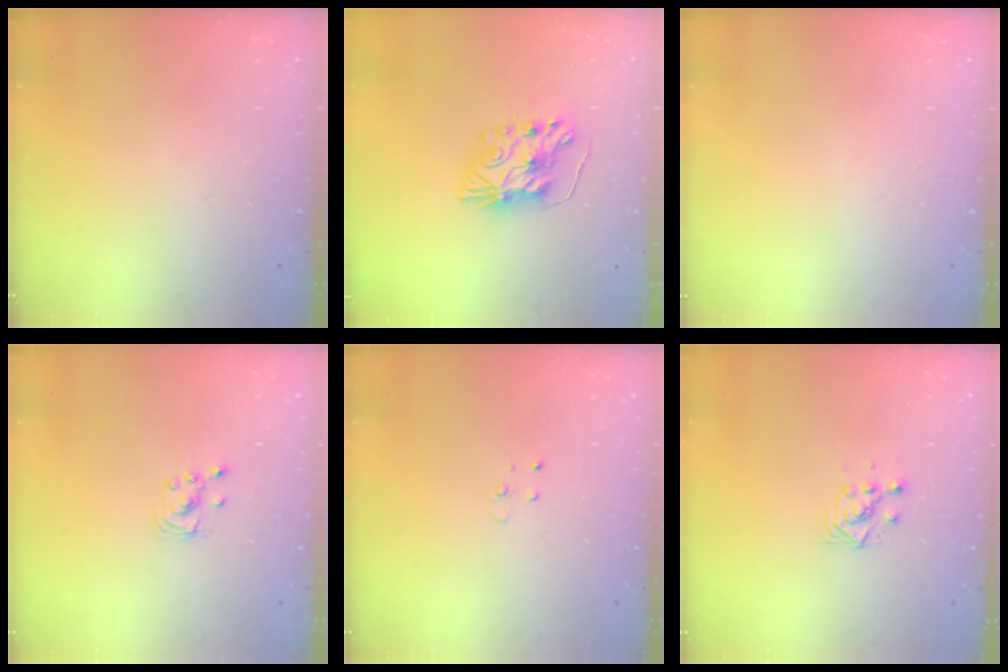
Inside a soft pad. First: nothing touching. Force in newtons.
{"total": 8.2, "press": 8.2, "slide": 0.6}
{"total": 0.0}
{"total": 2.2, "press": 2.2, "slide": 0.2}
{"total": 3.0, "press": 2.9, "slide": 0.3}
{"total": 3.6, "press": 3.6, "slide": 0.1}